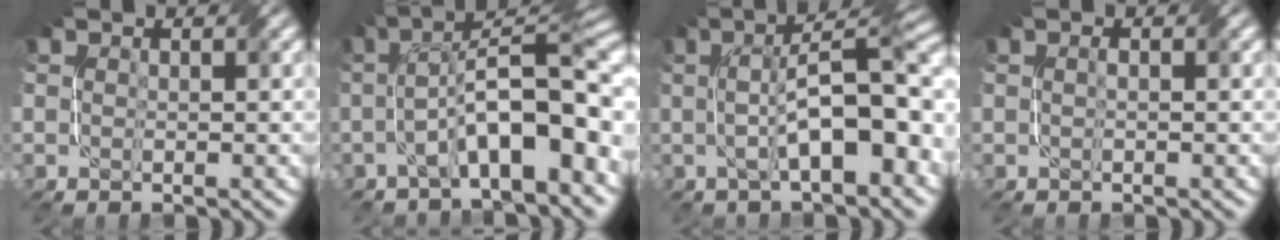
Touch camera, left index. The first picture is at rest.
{"total": 10.8, "force": [-2.8, 3.4, 9.9], "torque": [-0.149, 0.019, -0.043]}
{"total": 9.7, "force": [-0.5, 3.1, 9.2], "torque": [-0.129, 0.014, -0.009]}
{"total": 0.5, "force": [0.1, 0.1, 0.5], "torque": [-0.012, 0.000, -0.002]}